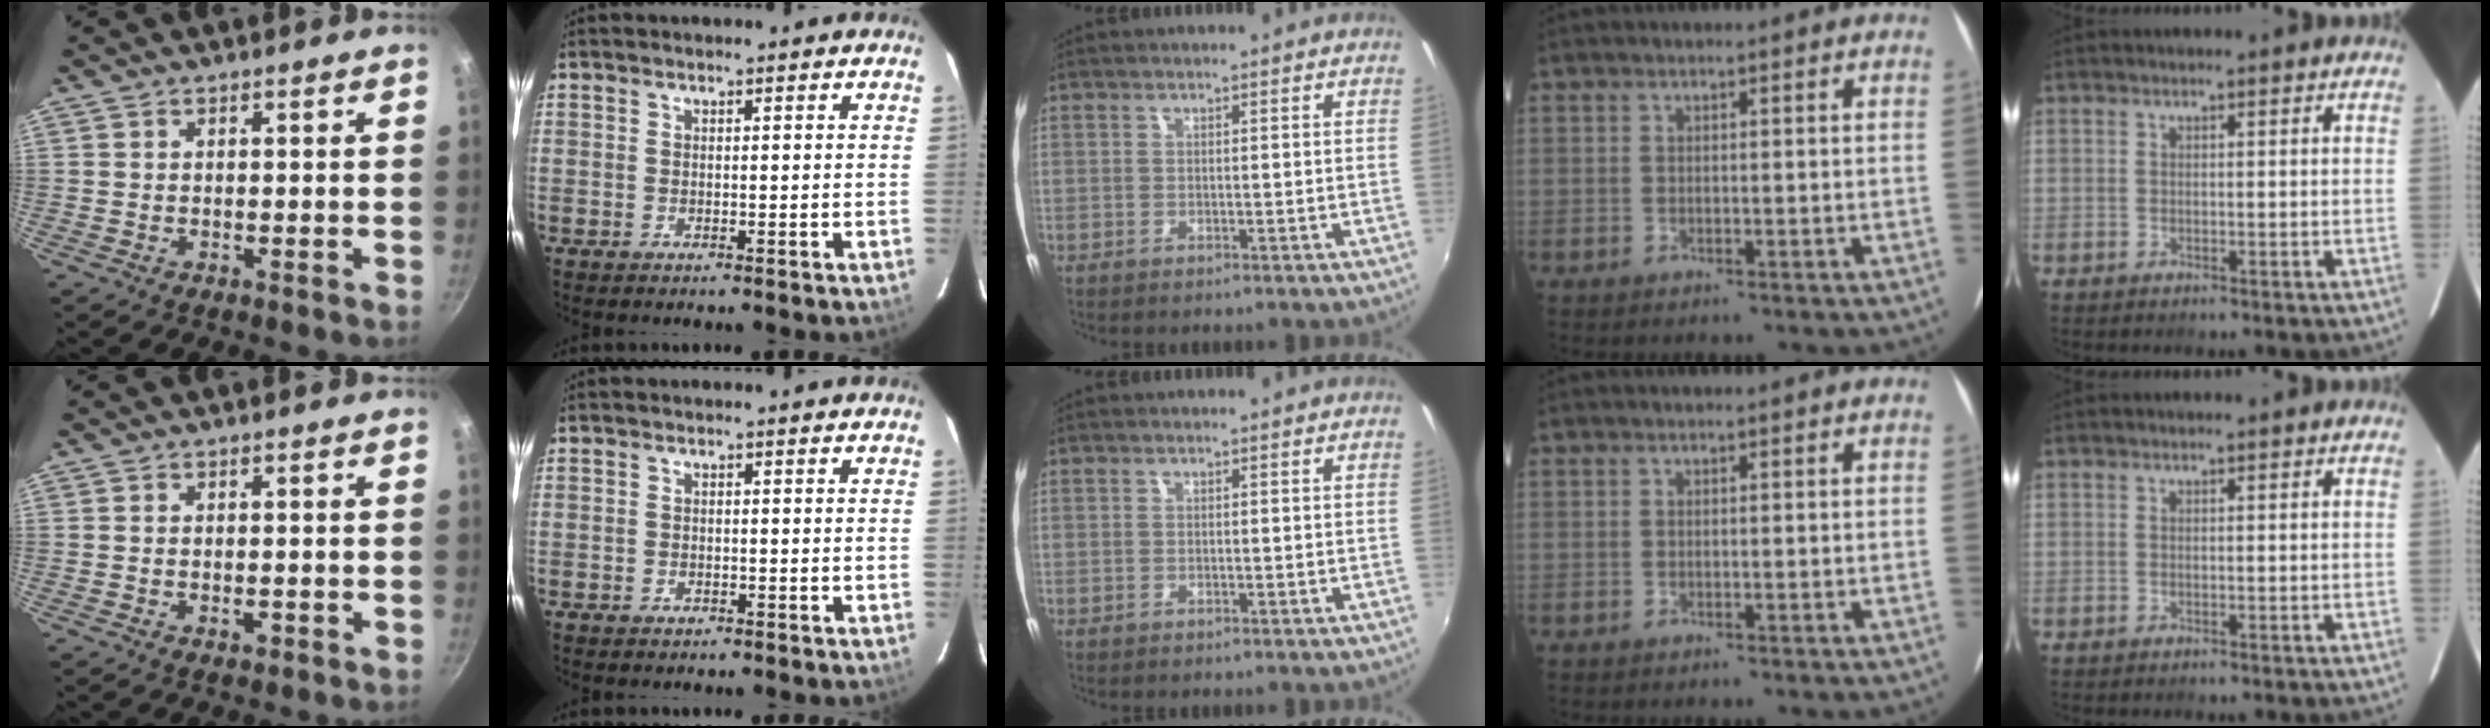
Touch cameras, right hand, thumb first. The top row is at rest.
{"thumb": {"total": 1.4, "force": [-0.5, 0.8, 1.1], "torque": [-0.017, 0.001, -0.009]}, "index": {"total": 1.0, "force": [-0.6, 0.7, 0.1], "torque": [-0.003, 0.000, -0.008]}}